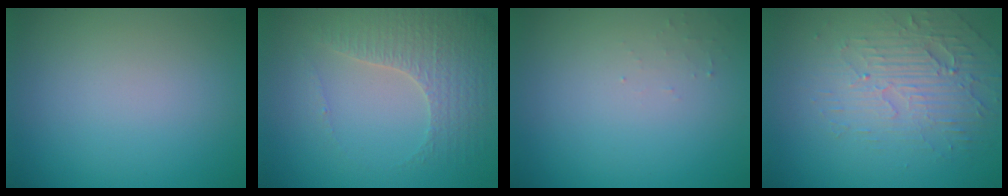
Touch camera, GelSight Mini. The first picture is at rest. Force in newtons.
{"total": 3.3, "press": 3.3, "slide": 0.6}
{"total": 0.7, "press": 0.7, "slide": 0.2}
{"total": 3.8, "press": 3.4, "slide": 1.8}